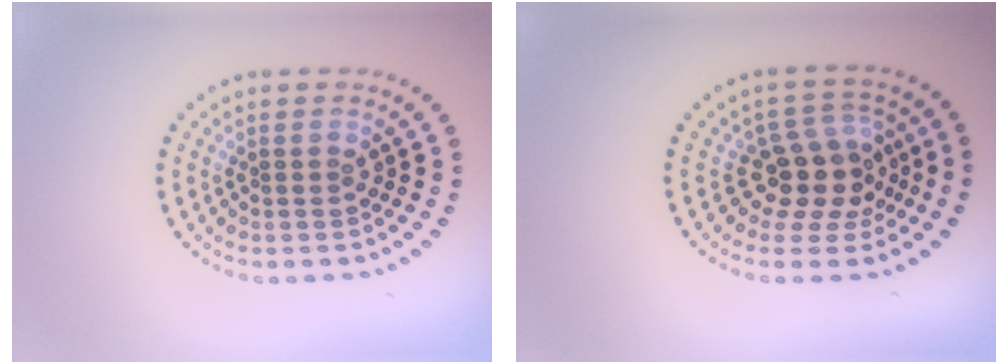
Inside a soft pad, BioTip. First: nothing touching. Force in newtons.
{"total": 4.2, "press": 3.7, "slide": 2.0}